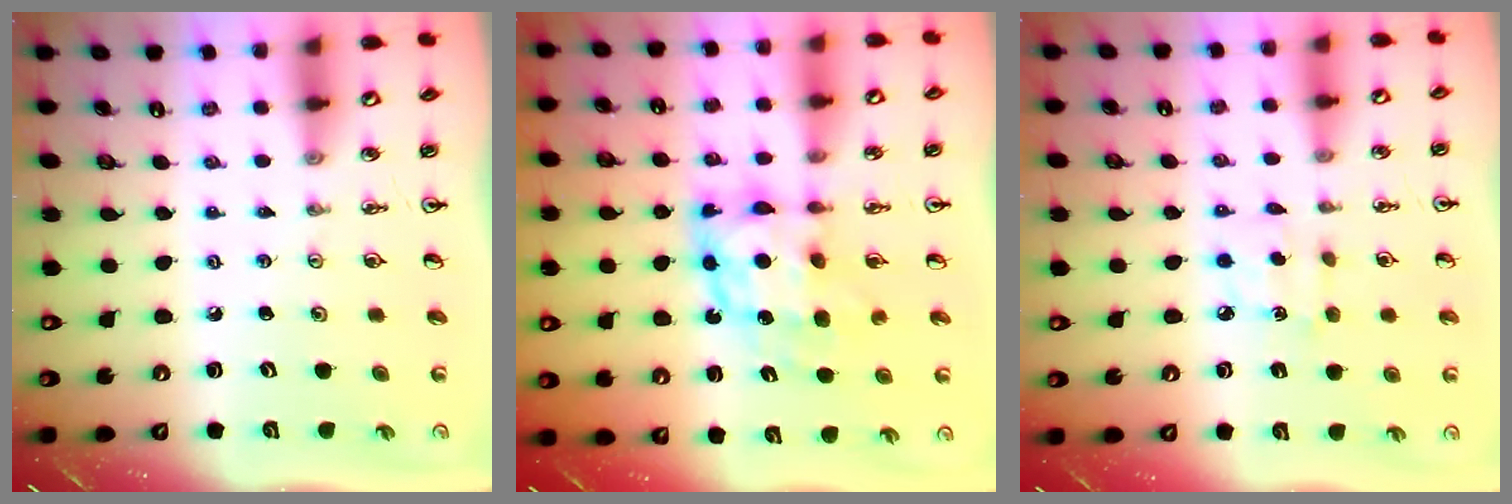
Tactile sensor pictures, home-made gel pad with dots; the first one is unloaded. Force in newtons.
{"total": 9.5, "press": 9.5, "slide": 0.8}
{"total": 7.5, "press": 7.5, "slide": 0.6}